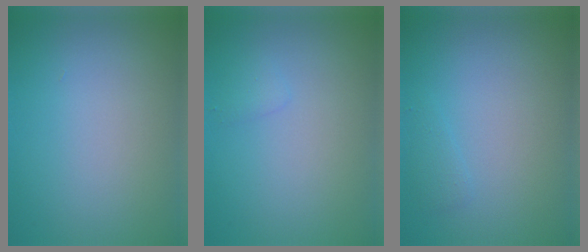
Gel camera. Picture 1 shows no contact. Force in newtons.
{"total": 0.8, "press": 0.8, "slide": 0.1}
{"total": 0.8, "press": 0.8, "slide": 0.1}